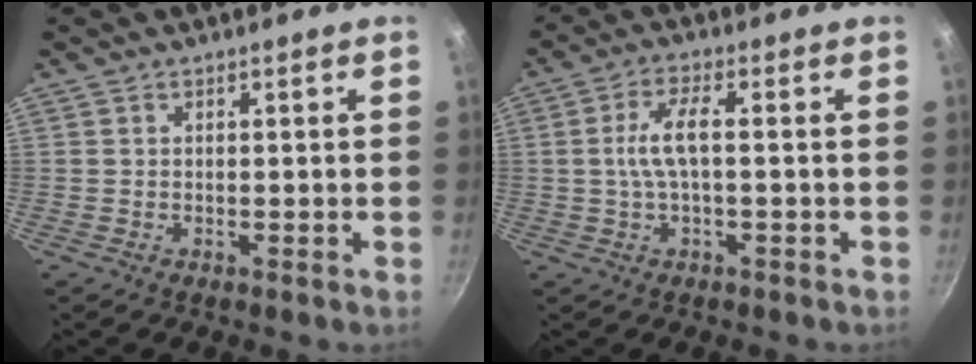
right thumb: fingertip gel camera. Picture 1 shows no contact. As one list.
[{"total": 5.9, "force": [-0.2, 1.6, 5.6], "torque": [-0.121, 0.017, -0.006]}]